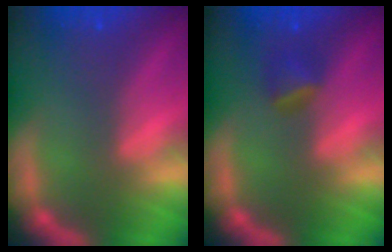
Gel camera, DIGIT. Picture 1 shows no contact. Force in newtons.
{"total": 1.9}